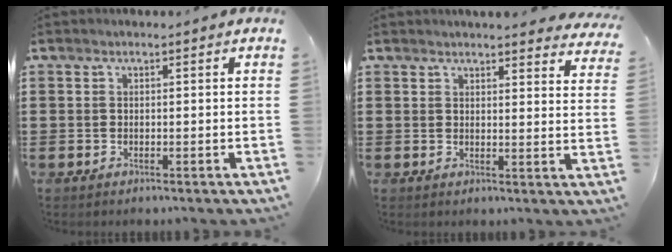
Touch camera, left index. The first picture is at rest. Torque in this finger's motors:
{"motor_torque": [1.10, -1.05, 0.16, 0.04]}